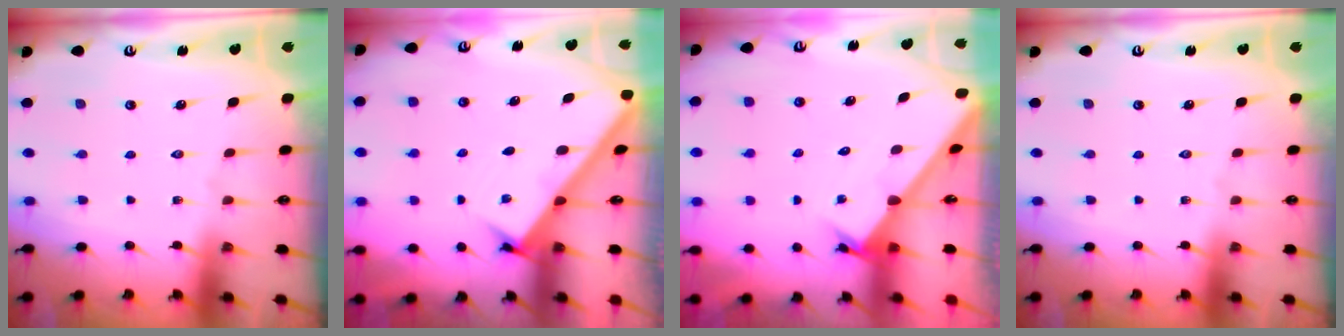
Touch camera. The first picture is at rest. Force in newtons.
{"total": 2.8, "press": 2.7, "slide": 0.3}
{"total": 1.9, "press": 1.9, "slide": 0.1}
{"total": 0.0}